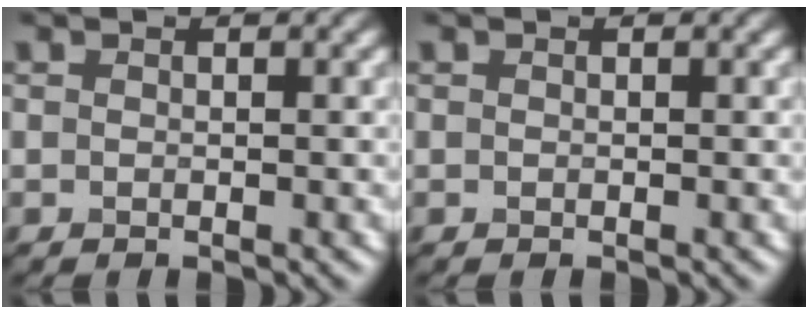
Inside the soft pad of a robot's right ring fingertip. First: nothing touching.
{"total": 0.0}